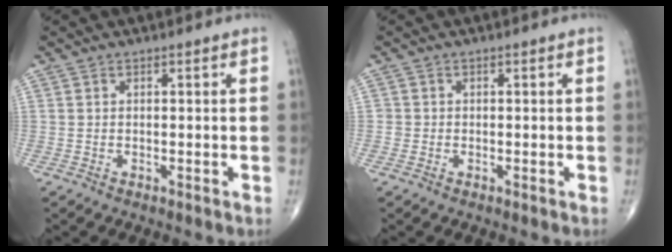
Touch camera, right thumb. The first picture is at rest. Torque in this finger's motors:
{"motor_torque": [0.13, 0.02, 0.19, 0.12, -0.02]}